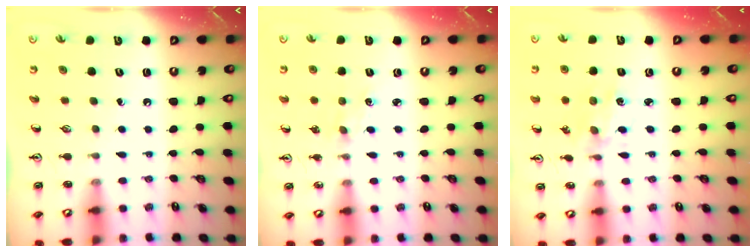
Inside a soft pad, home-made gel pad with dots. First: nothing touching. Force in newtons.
{"total": 2.1, "press": 2.1, "slide": 0.3}
{"total": 1.7, "press": 1.6, "slide": 0.1}